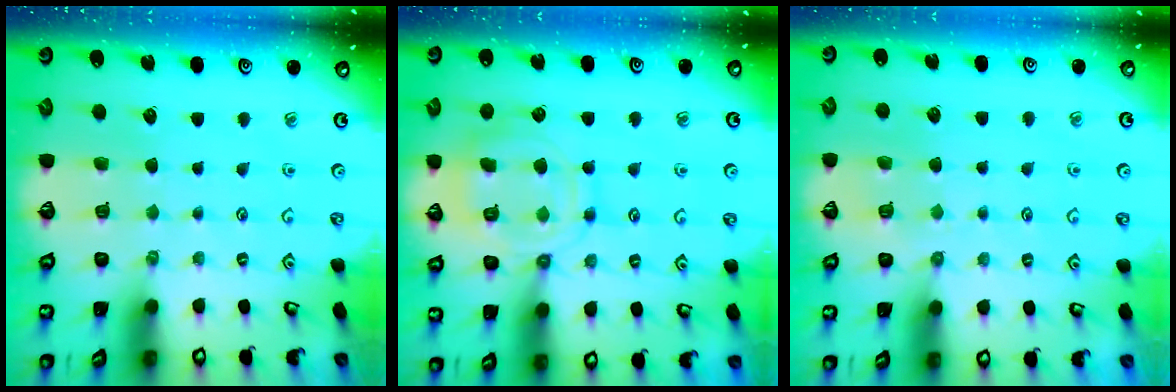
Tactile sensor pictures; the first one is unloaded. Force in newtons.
{"total": 11.6, "press": 11.5, "slide": 0.9}
{"total": 4.0, "press": 4.0, "slide": 0.8}